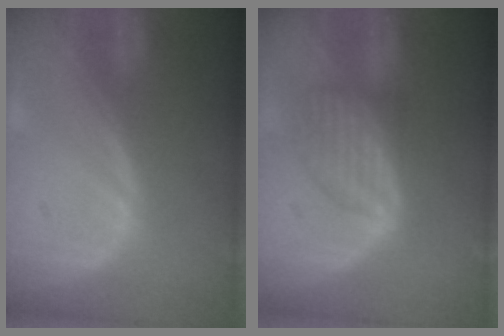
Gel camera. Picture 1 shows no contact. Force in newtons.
{"total": 6.0, "press": 6.0, "slide": 0.7}